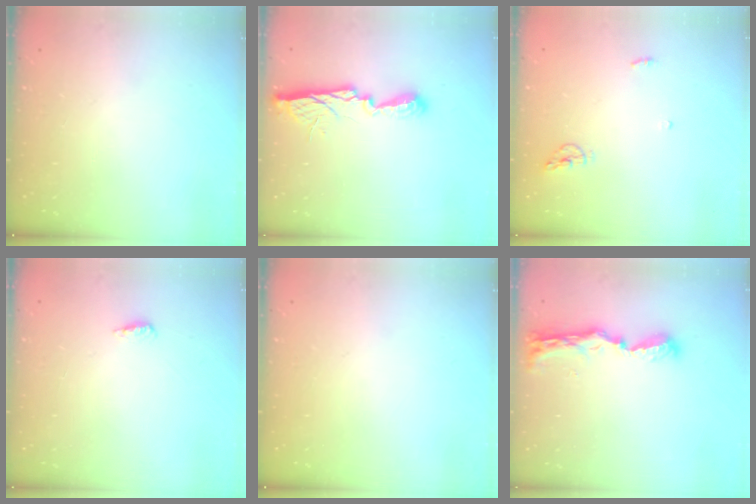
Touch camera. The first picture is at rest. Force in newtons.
{"total": 10.1, "press": 10.1, "slide": 0.7}
{"total": 5.4, "press": 5.4, "slide": 0.5}
{"total": 3.4, "press": 3.0, "slide": 1.7}
{"total": 0.0}
{"total": 8.7, "press": 8.7, "slide": 0.3}